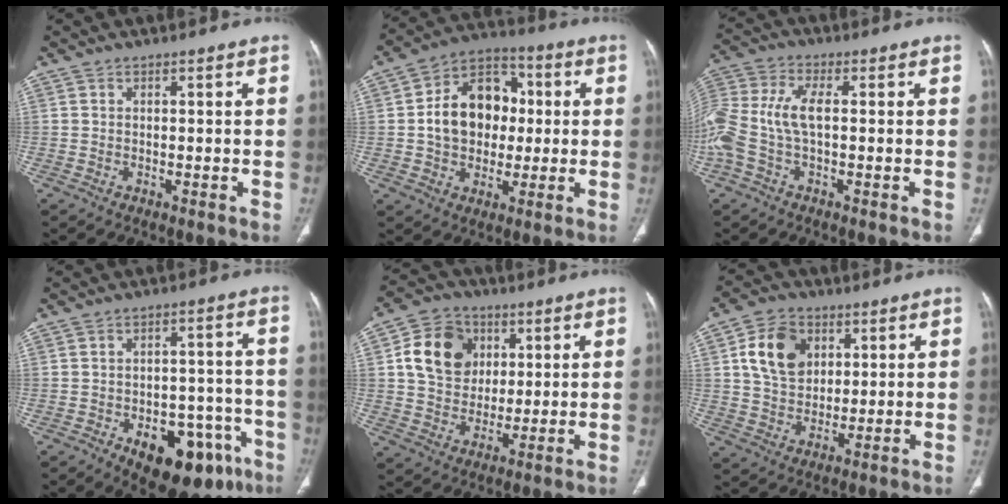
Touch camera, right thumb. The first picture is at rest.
{"total": 15.1, "force": [0.7, 11.4, 9.8], "torque": [-0.123, 0.024, 0.009]}
{"total": 12.3, "force": [-0.8, 5.8, 10.9], "torque": [-0.268, 0.024, -0.016]}
{"total": 16.7, "force": [-8.2, 9.2, 11.4], "torque": [-0.110, 0.046, -0.099]}
{"total": 13.1, "force": [3.5, 10.7, 6.6], "torque": [-0.094, -0.002, 0.061]}
{"total": 11.1, "force": [3.6, 8.2, 6.6], "torque": [-0.095, -0.005, 0.066]}